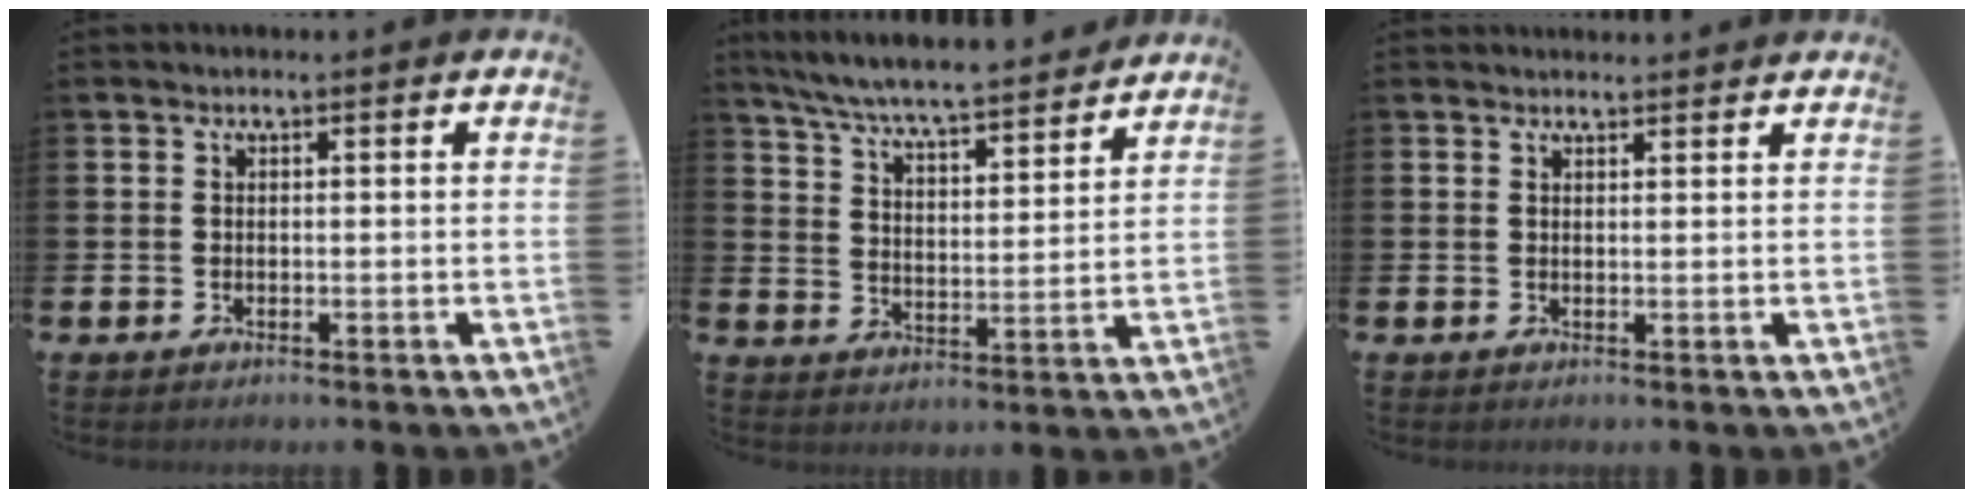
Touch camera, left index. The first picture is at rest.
{"total": 7.1, "force": [6.8, 0.2, 2.0], "torque": [-0.068, -0.052, 0.117]}
{"total": 1.4, "force": [1.4, 0.1, 0.0], "torque": [0.005, -0.007, 0.025]}